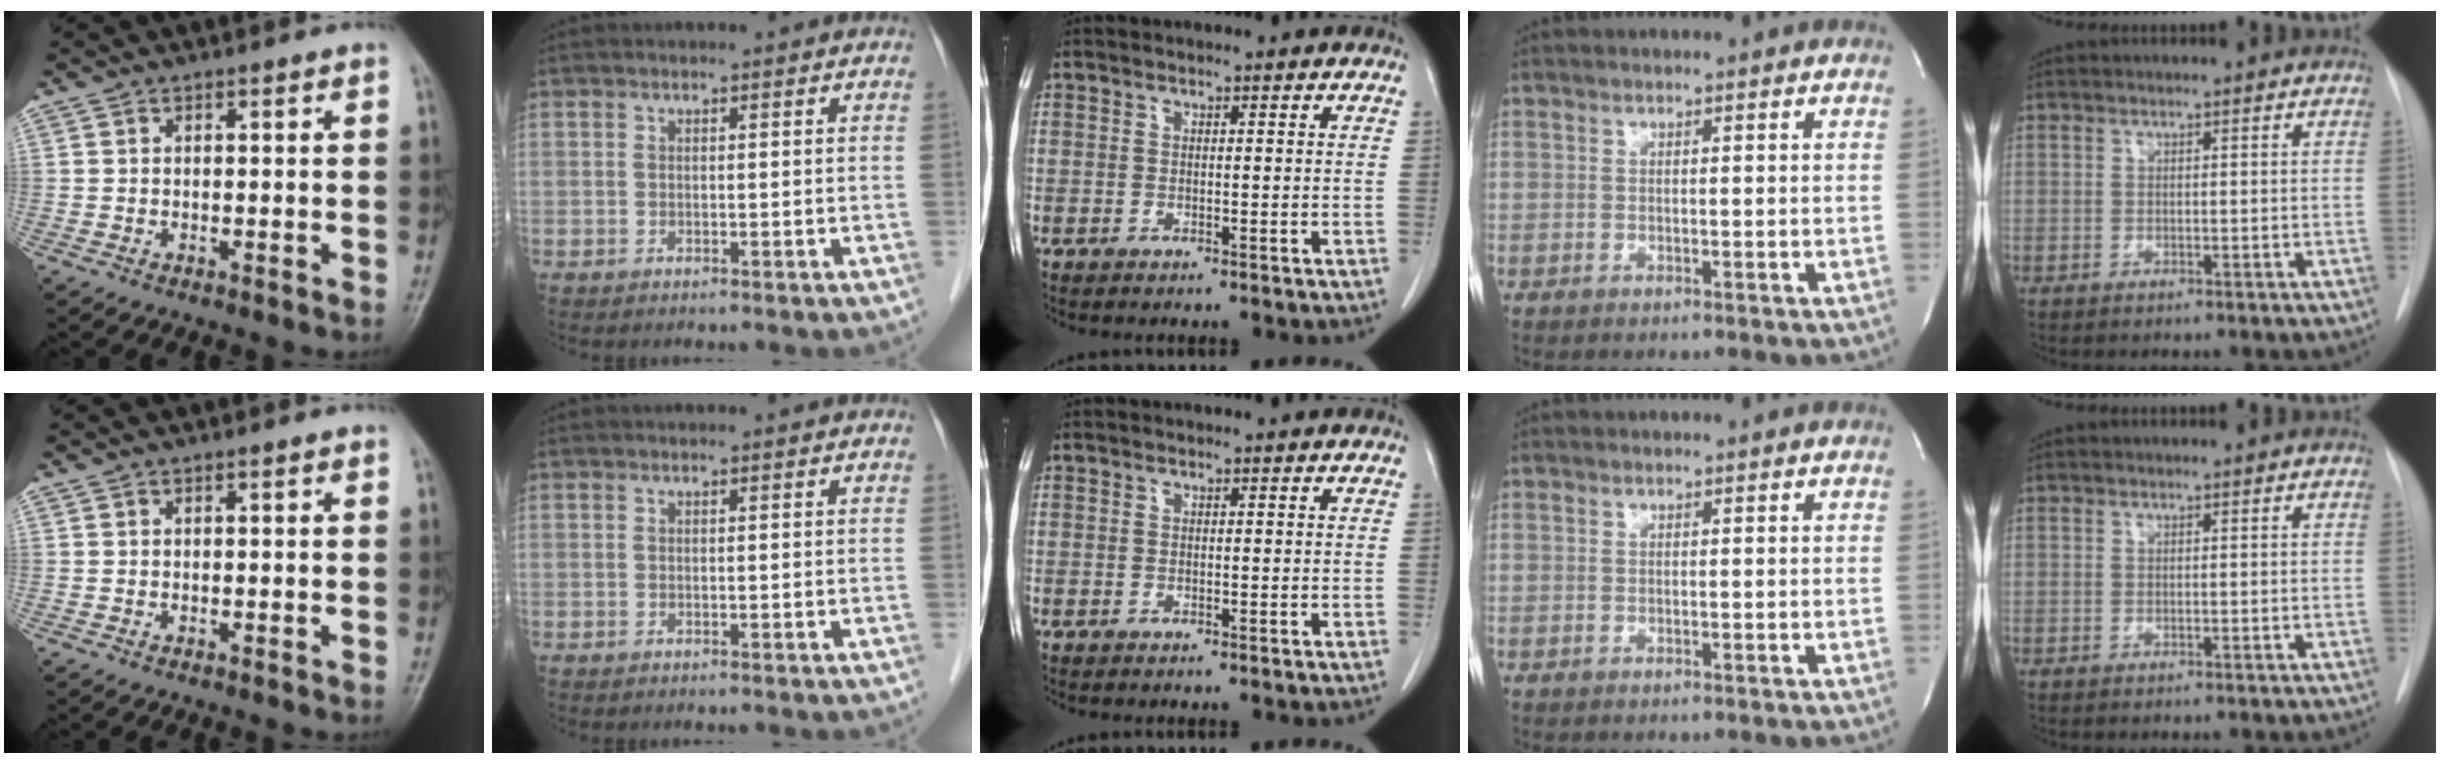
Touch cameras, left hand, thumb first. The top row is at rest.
{}